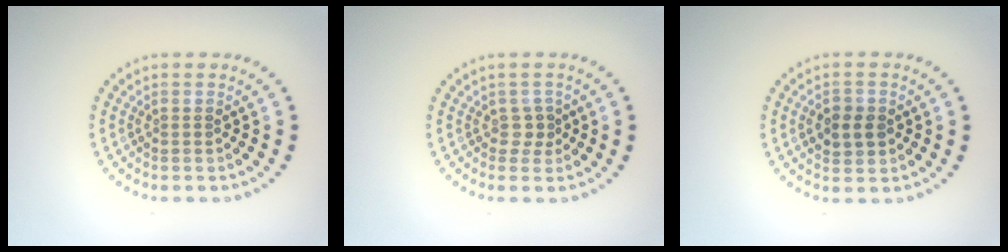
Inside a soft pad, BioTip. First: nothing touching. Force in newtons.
{"total": 1.2, "press": 0.9, "slide": 0.8}
{"total": 2.7, "press": 2.7, "slide": 0.3}